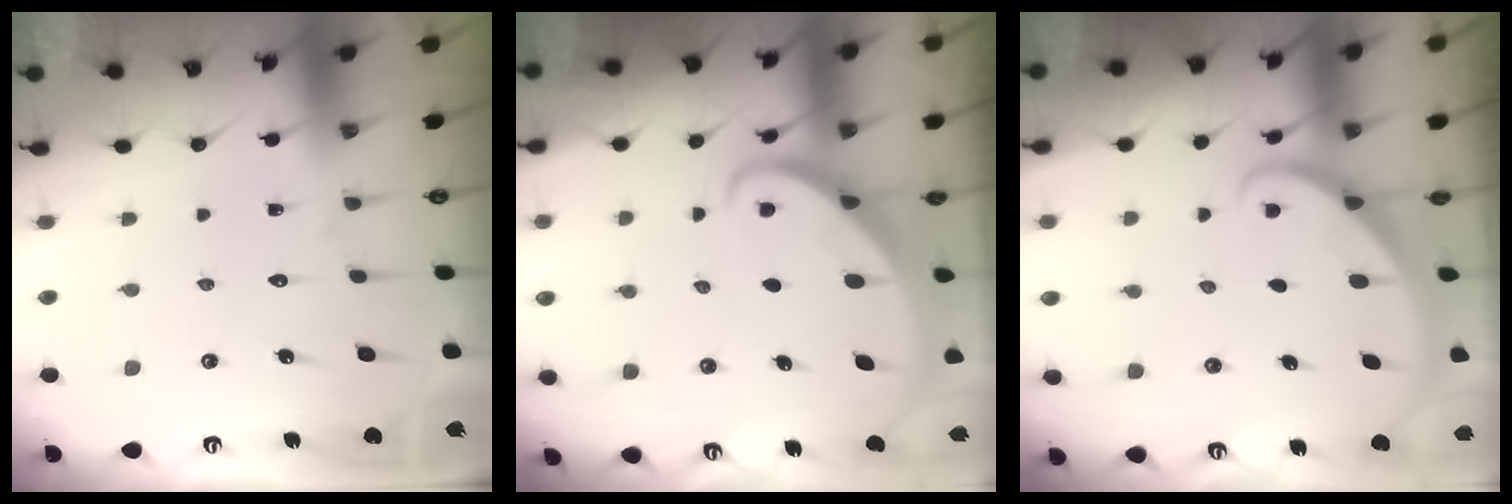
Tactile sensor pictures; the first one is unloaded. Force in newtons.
{"total": 2.5, "press": 2.5, "slide": 0.3}
{"total": 2.1, "press": 2.1, "slide": 0.1}